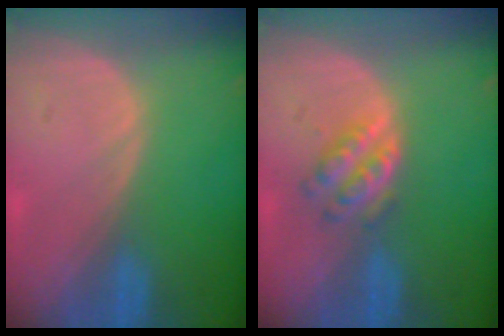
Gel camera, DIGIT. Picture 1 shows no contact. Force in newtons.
{"total": 4.2, "press": 4.2, "slide": 0.1}